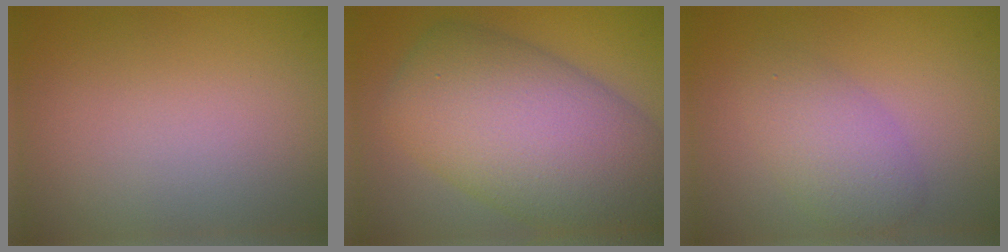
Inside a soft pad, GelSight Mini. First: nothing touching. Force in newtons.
{"total": 12.9, "press": 12.9, "slide": 0.6}
{"total": 4.6, "press": 4.6, "slide": 0.1}